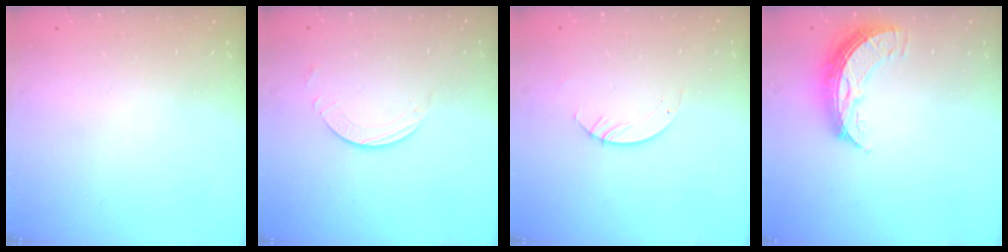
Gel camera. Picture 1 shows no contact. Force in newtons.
{"total": 2.5, "press": 2.5, "slide": 0.2}
{"total": 3.3, "press": 3.3, "slide": 0.2}
{"total": 8.7, "press": 8.6, "slide": 0.9}